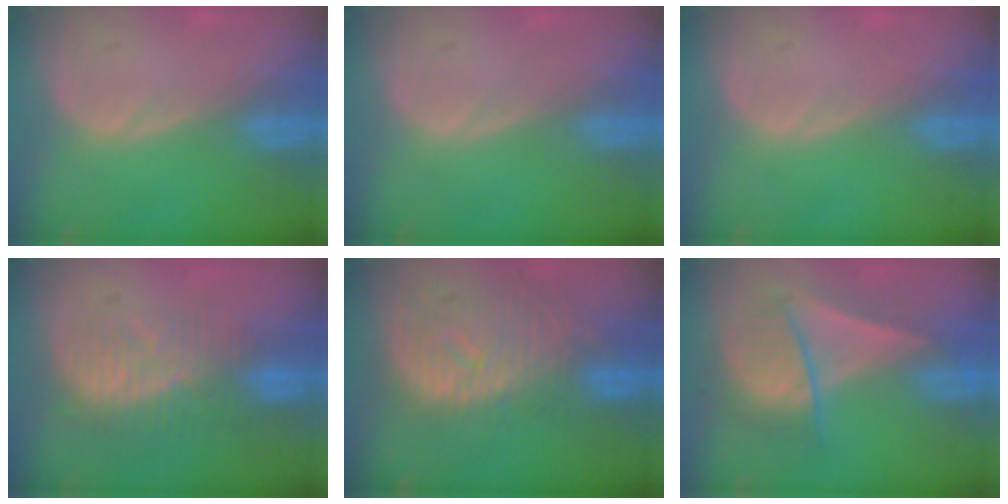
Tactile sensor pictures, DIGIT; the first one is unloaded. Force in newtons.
{"total": 0.0}
{"total": 0.0}
{"total": 8.3, "press": 8.1, "slide": 1.7}
{"total": 10.7, "press": 9.4, "slide": 4.9}
{"total": 7.4, "press": 7.2, "slide": 1.6}